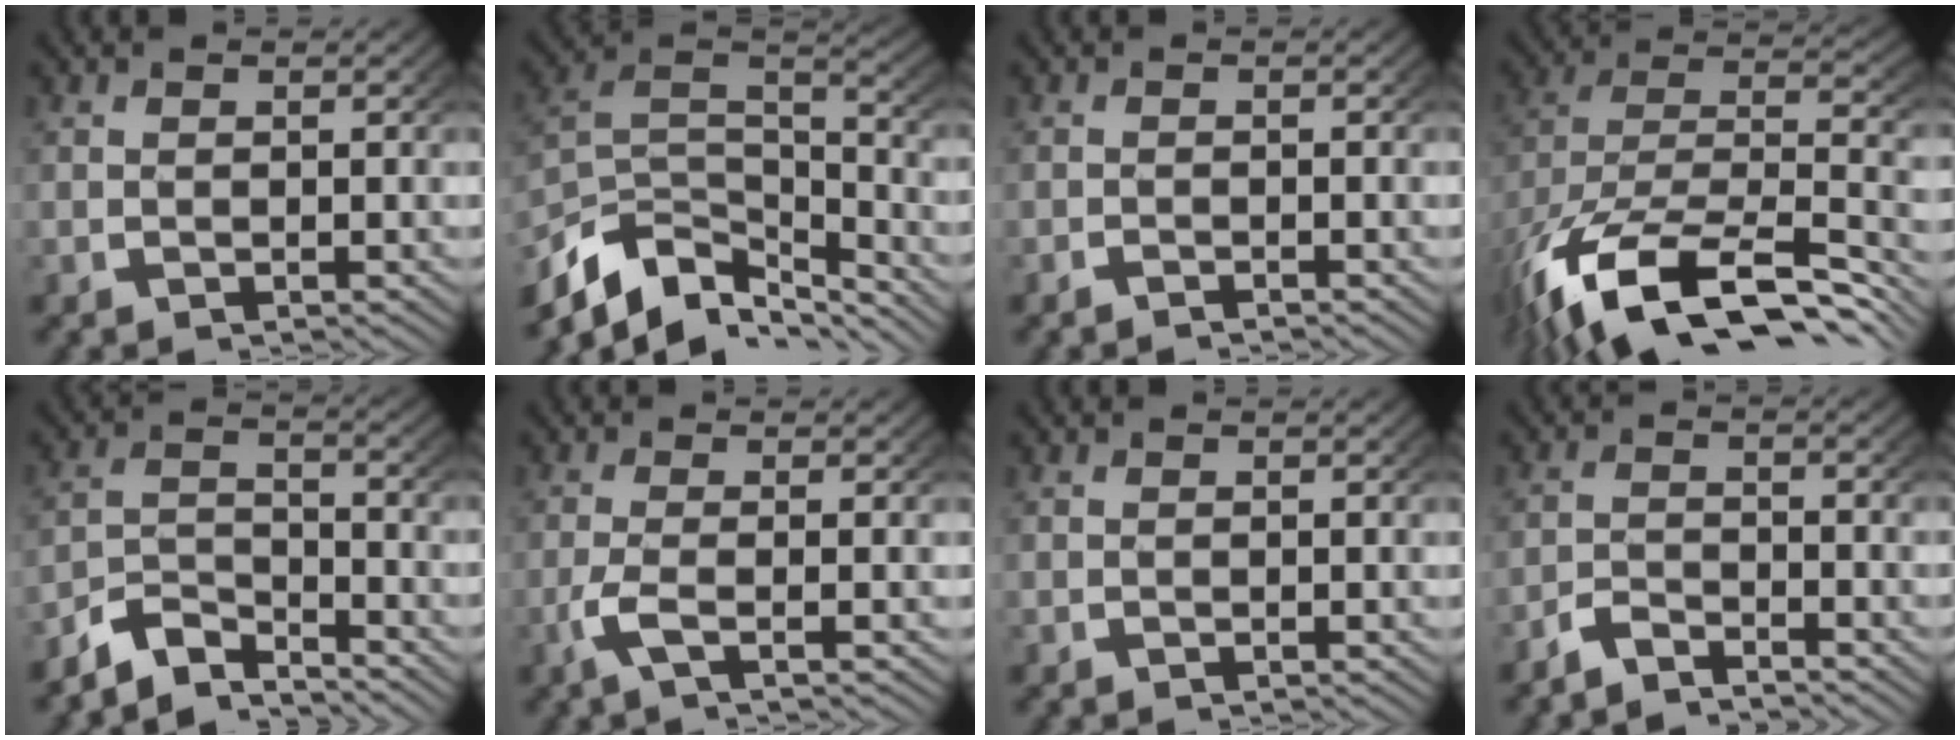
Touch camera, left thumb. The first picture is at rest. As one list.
[{"total": 10.7, "force": [-4.5, 6.9, 6.8], "torque": [-0.151, -0.036, -0.064]}, {"total": 0.9, "force": [-0.9, 0.1, 0.1], "torque": [0.000, -0.002, -0.019]}, {"total": 14.5, "force": [-6.2, 8.1, 10.4], "torque": [-0.225, -0.047, -0.071]}, {"total": 5.4, "force": [-4.1, 2.6, 2.4], "torque": [-0.039, -0.011, -0.077]}, {"total": 2.5, "force": [-1.0, 0.5, 2.3], "torque": [-0.065, -0.004, -0.019]}, {"total": 0.0}, {"total": 2.6, "force": [-2.5, 0.5, 0.5], "torque": [-0.005, -0.001, -0.054]}]